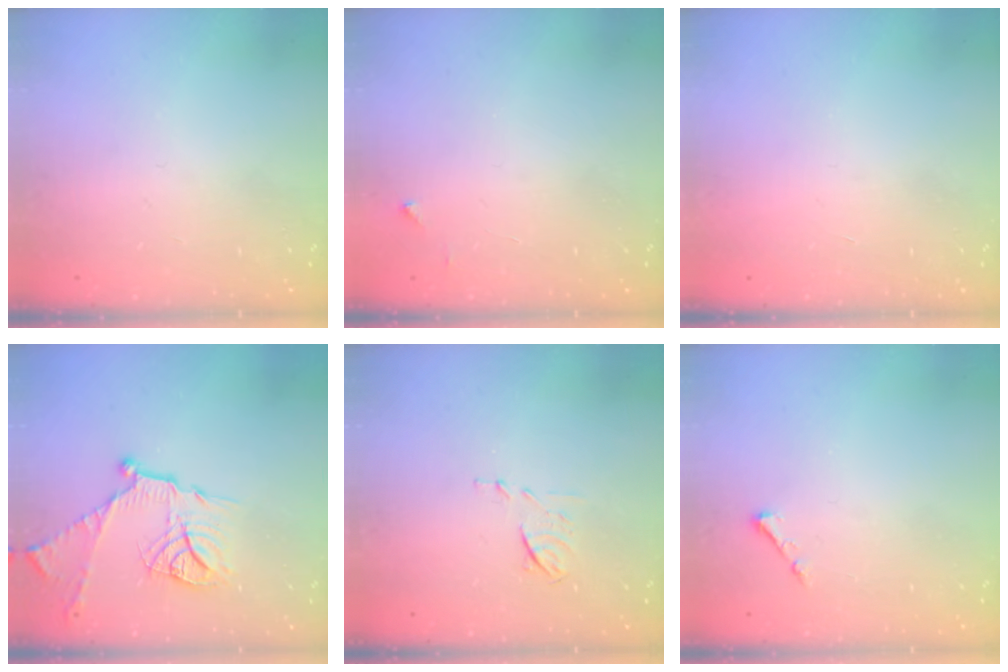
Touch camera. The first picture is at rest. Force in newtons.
{"total": 2.0, "press": 2.0, "slide": 0.2}
{"total": 1.7, "press": 1.7, "slide": 0.1}
{"total": 16.0, "press": 16.0, "slide": 1.4}
{"total": 4.8, "press": 4.7, "slide": 0.9}
{"total": 3.2, "press": 3.1, "slide": 0.5}